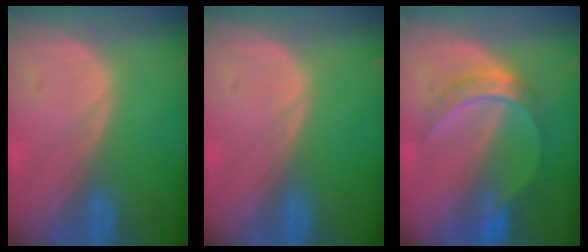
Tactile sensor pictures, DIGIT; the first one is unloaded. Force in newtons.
{"total": 0.0}
{"total": 5.8, "press": 5.6, "slide": 1.2}